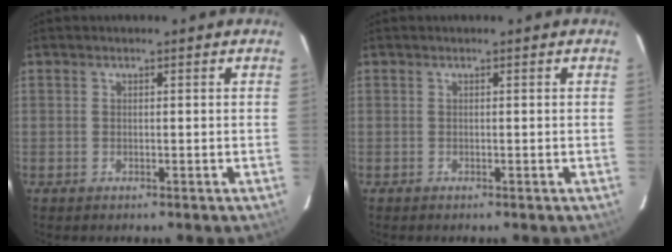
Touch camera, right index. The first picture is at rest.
{"total": 0.0}